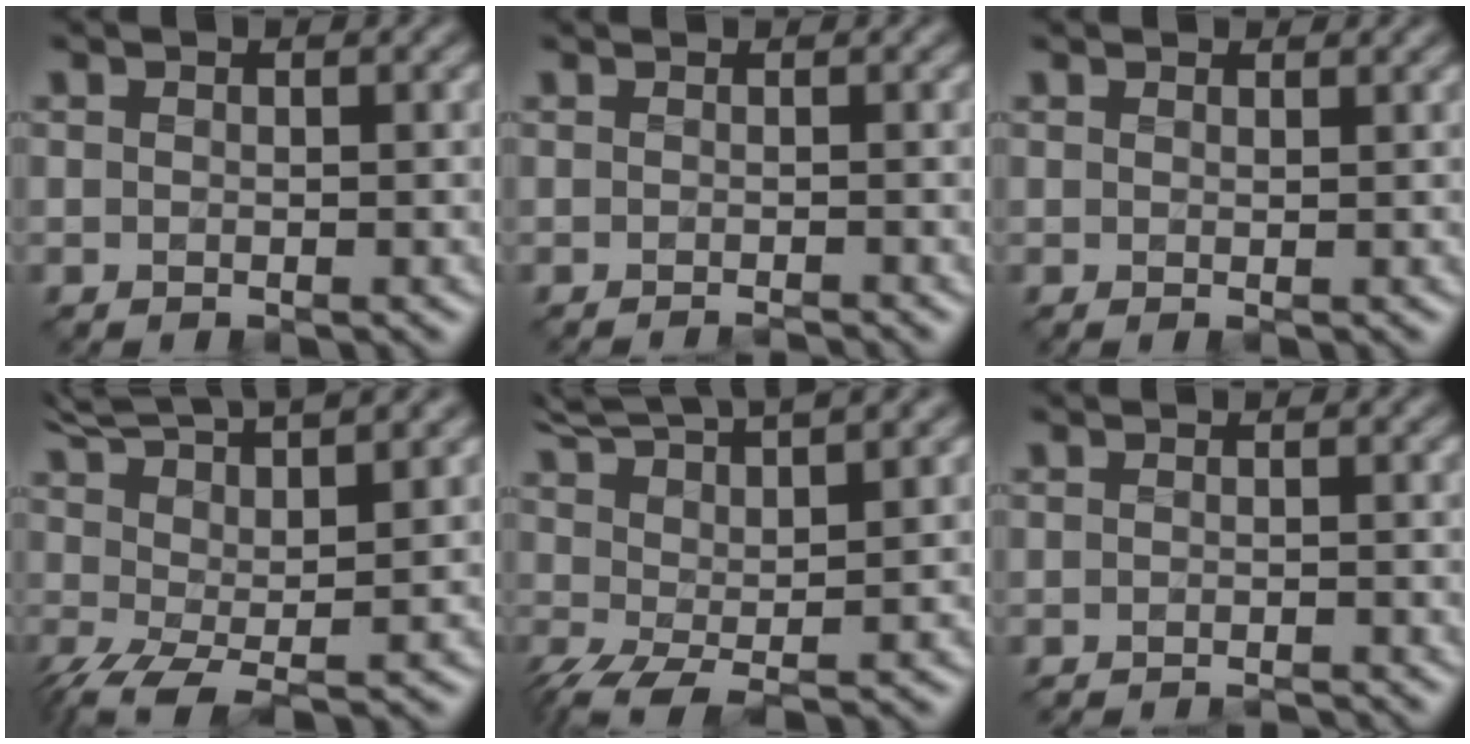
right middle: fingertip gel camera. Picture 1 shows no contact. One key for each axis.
{"total": 1.5, "fx": -0.8, "fy": 0.5, "fz": 1.2, "tx": -0.002, "ty": -0.011, "tz": -0.019}
{"total": 1.5, "fx": 1.4, "fy": 0.2, "fz": 0.5, "tx": -0.013, "ty": -0.004, "tz": 0.017}
{"total": 8.9, "fx": 3.9, "fy": 2.8, "fz": 7.5, "tx": -0.138, "ty": 0.012, "tz": 0.069}
{"total": 8.2, "fx": 4.1, "fy": 2.5, "fz": 6.6, "tx": -0.122, "ty": 0.016, "tz": 0.074}
{"total": 2.2, "fx": -1.9, "fy": 0.3, "fz": 1.1, "tx": 0.001, "ty": -0.007, "tz": -0.027}